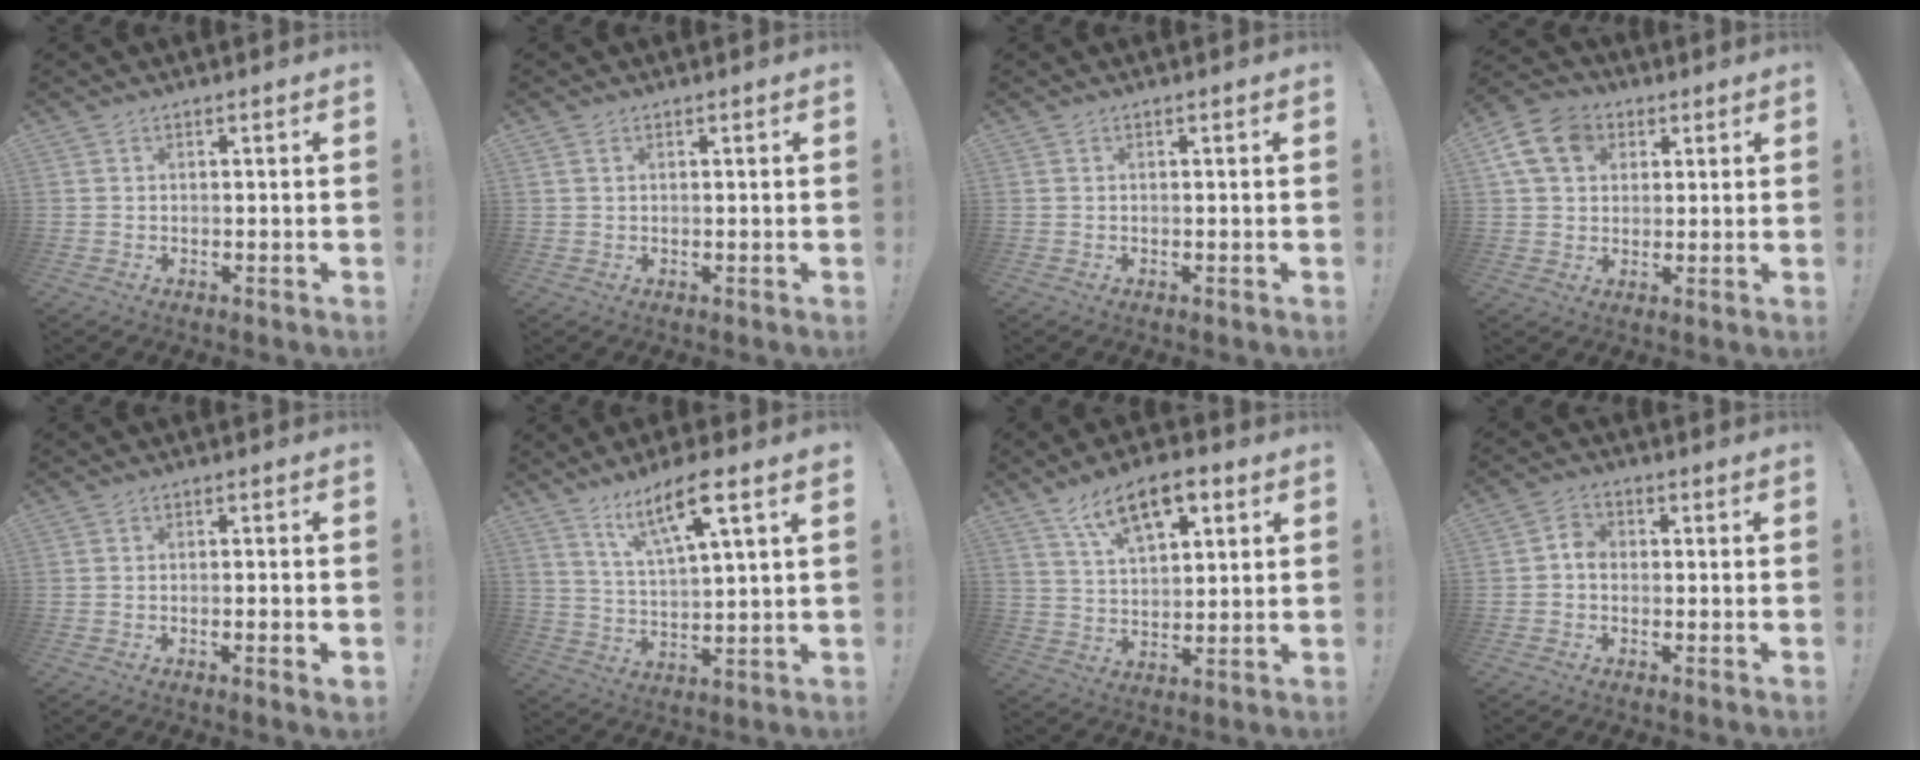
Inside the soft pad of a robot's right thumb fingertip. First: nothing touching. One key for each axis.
{"total": 1.0, "fx": 0.6, "fy": 0.6, "fz": 0.6, "tx": -0.009, "ty": 0.000, "tz": 0.010}
{"total": 0.0}
{"total": 13.2, "fx": 4.6, "fy": 10.2, "fz": 7.0, "tx": -0.118, "ty": -0.008, "tz": 0.094}
{"total": 2.2, "fx": -0.8, "fy": -0.1, "fz": 2.0, "tx": -0.030, "ty": -0.003, "tz": -0.011}
{"total": 12.5, "fx": 7.6, "fy": 2.0, "fz": 9.8, "tx": -0.161, "ty": -0.035, "tz": 0.119}
{"total": 12.6, "fx": 7.0, "fy": 5.9, "fz": 8.7, "tx": -0.139, "ty": -0.020, "tz": 0.123}
{"total": 3.9, "fx": -1.2, "fy": 2.9, "fz": 2.2, "tx": -0.033, "ty": 0.015, "tz": -0.022}